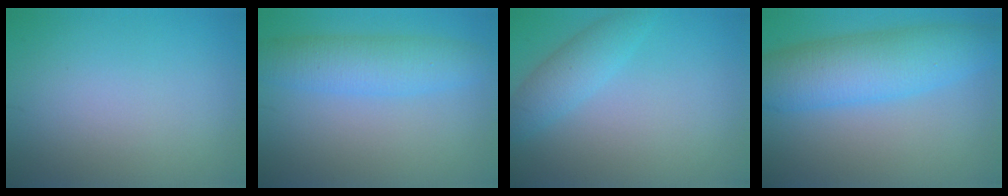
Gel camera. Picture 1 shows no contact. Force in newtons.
{"total": 4.7, "press": 4.7, "slide": 0.1}
{"total": 2.7, "press": 2.7, "slide": 0.1}
{"total": 6.2, "press": 6.2, "slide": 0.1}